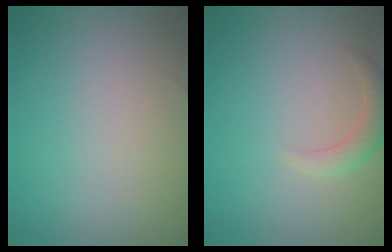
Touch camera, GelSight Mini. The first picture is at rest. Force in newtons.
{"total": 1.7, "press": 1.7, "slide": 0.3}